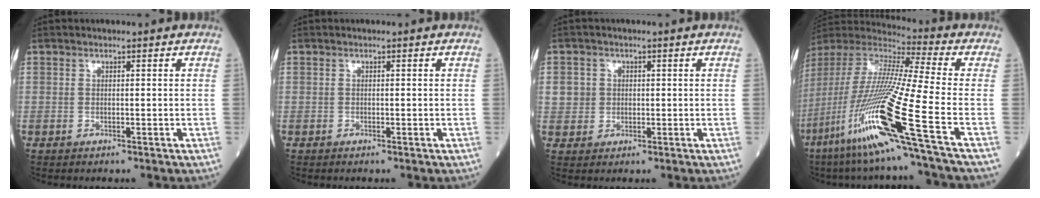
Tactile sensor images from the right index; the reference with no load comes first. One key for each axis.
{"total": 0.0}
{"total": 4.7, "fx": 1.6, "fy": 4.2, "fz": 1.4, "tx": -0.034, "ty": 0.007, "tz": 0.044}
{"total": 24.4, "fx": -10.6, "fy": -1.1, "fz": 21.9, "tx": -0.455, "ty": -0.056, "tz": -0.212}